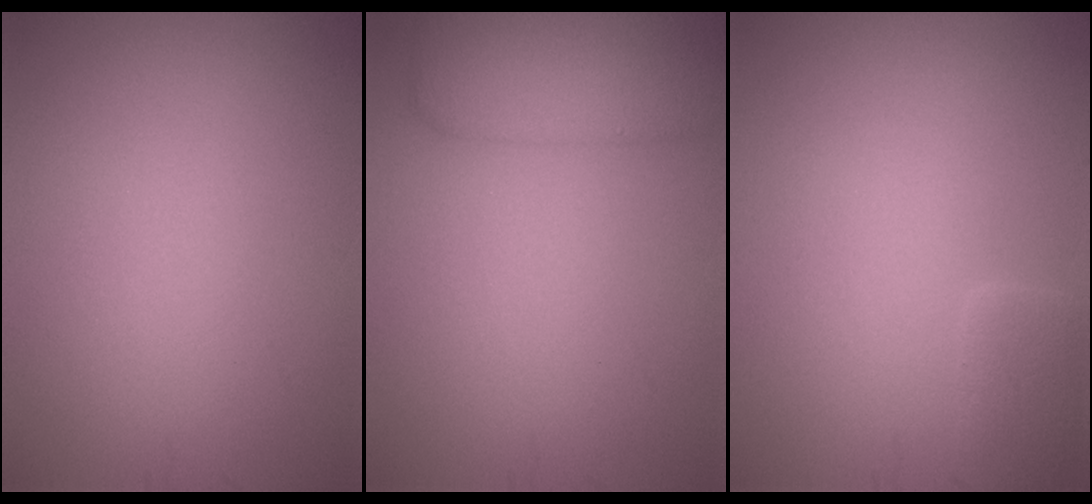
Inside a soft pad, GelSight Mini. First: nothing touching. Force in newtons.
{"total": 3.8, "press": 3.8, "slide": 0.1}
{"total": 2.3, "press": 2.3, "slide": 0.2}